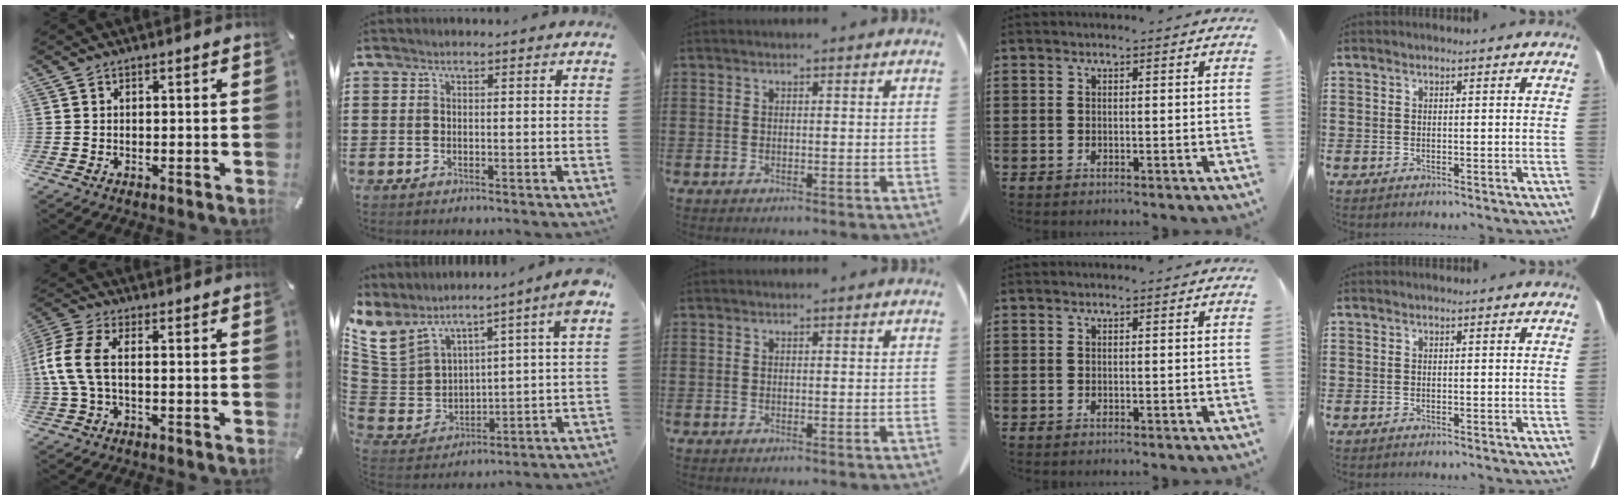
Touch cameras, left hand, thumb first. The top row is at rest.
{"thumb": {"total": 9.1, "force": [-0.2, 4.5, 7.9], "torque": [-0.181, -0.009, -0.004]}, "index": {"total": 8.8, "force": [7.5, 2.8, 3.7], "torque": [-0.106, -0.045, 0.136]}}